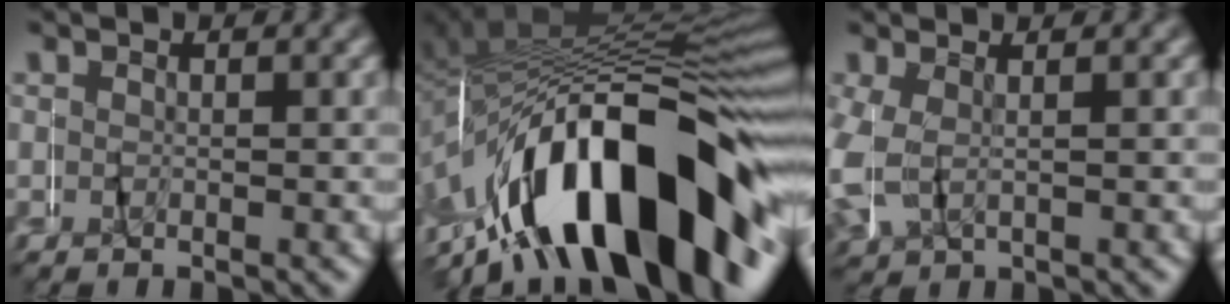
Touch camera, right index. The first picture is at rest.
{"total": 20.8, "force": [-7.4, 9.7, 16.8], "torque": [-0.285, -0.006, -0.098]}
{"total": 4.2, "force": [-0.1, 3.6, 2.0], "torque": [-0.083, -0.015, 0.010]}